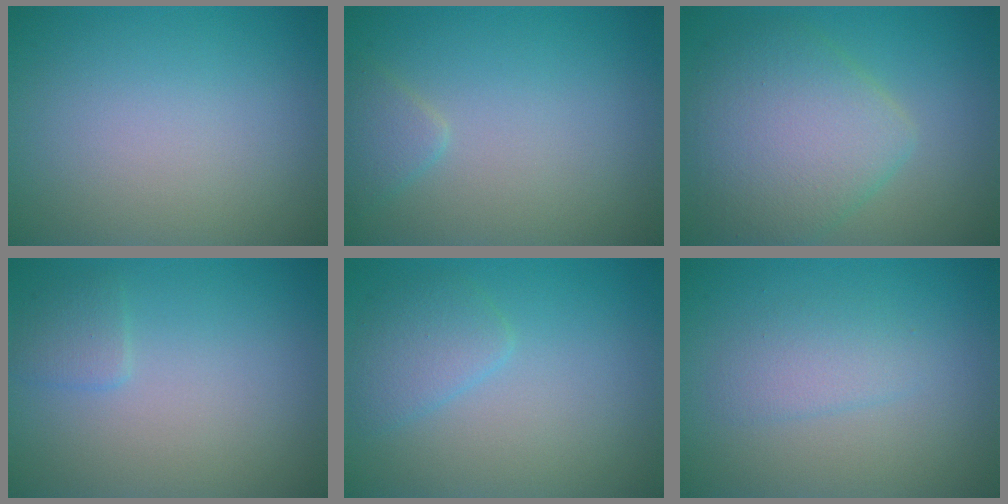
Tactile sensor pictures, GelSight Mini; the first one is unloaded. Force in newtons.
{"total": 1.4, "press": 1.4, "slide": 0.1}
{"total": 6.6, "press": 6.6, "slide": 0.1}
{"total": 1.2, "press": 1.2, "slide": 0.1}
{"total": 2.2, "press": 2.2, "slide": 0.1}
{"total": 1.8, "press": 1.8, "slide": 0.1}